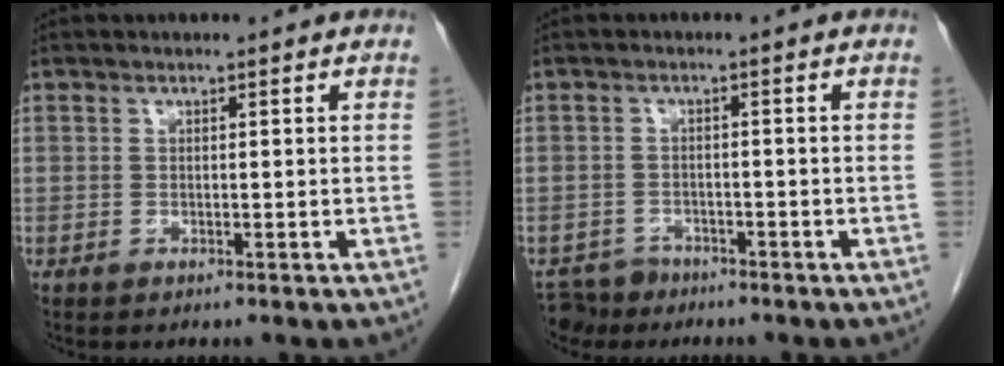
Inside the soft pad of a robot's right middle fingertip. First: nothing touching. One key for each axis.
{"total": 3.7, "fx": -3.0, "fy": 2.1, "fz": -0.3, "tx": 0.005, "ty": 0.001, "tz": -0.052}